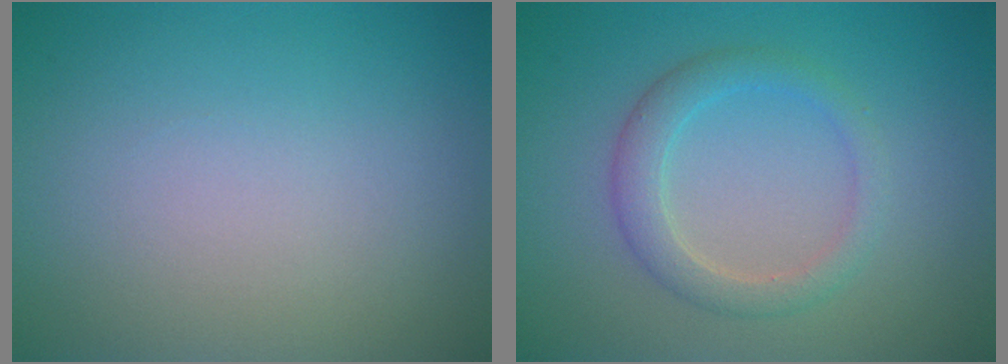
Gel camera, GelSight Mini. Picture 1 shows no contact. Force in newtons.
{"total": 2.8, "press": 2.8, "slide": 0.3}